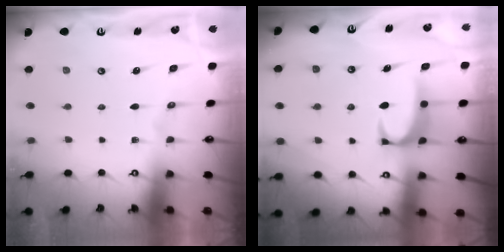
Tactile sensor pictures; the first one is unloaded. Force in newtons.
{"total": 2.0, "press": 2.0, "slide": 0.3}